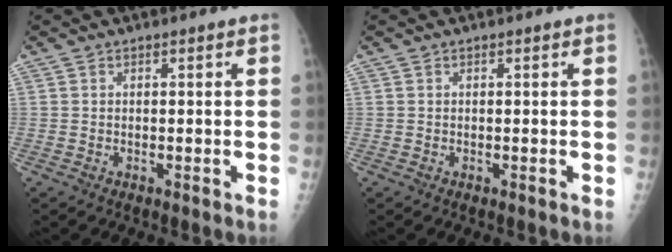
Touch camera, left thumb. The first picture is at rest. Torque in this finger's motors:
{"motor_torque": [0.01, 0.01, 0.00, -0.03, 0.00]}